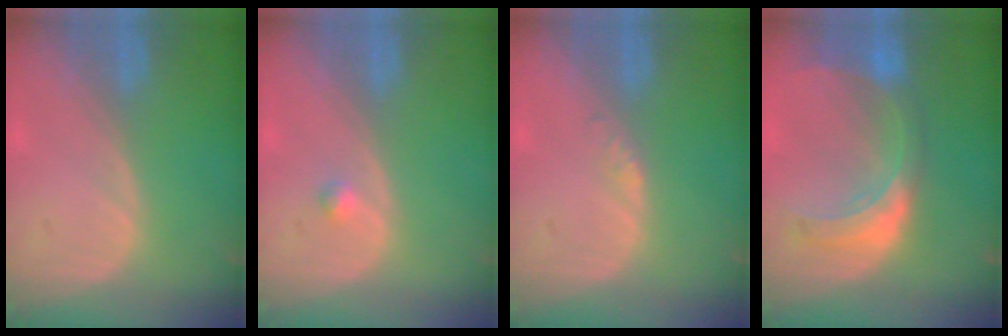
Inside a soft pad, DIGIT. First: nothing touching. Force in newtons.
{"total": 0.8, "press": 0.8, "slide": 0.1}
{"total": 1.1, "press": 1.1, "slide": 0.1}
{"total": 8.3, "press": 7.4, "slide": 3.8}